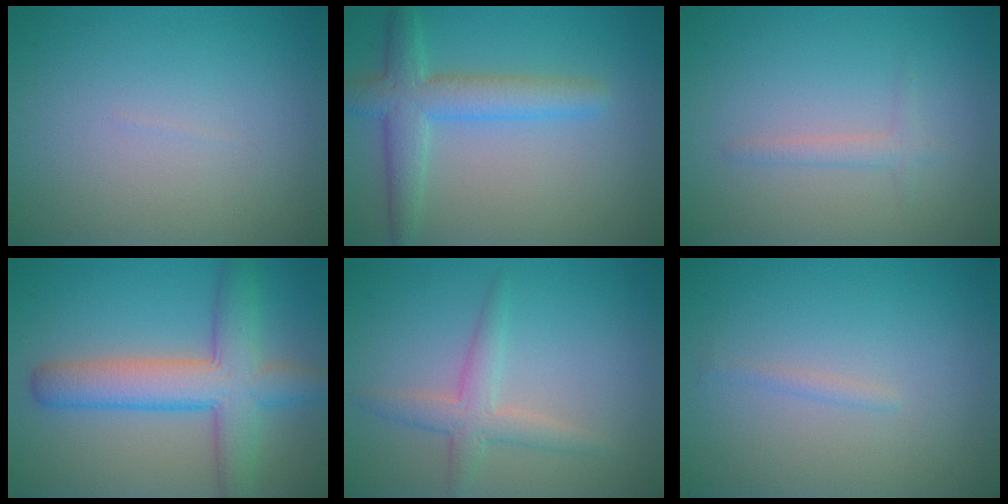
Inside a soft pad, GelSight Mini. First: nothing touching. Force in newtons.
{"total": 4.5, "press": 4.5, "slide": 0.1}
{"total": 1.2, "press": 1.2, "slide": 0.0}
{"total": 6.8, "press": 6.8, "slide": 0.5}
{"total": 2.6, "press": 2.6, "slide": 0.1}
{"total": 0.6, "press": 0.6, "slide": 0.0}